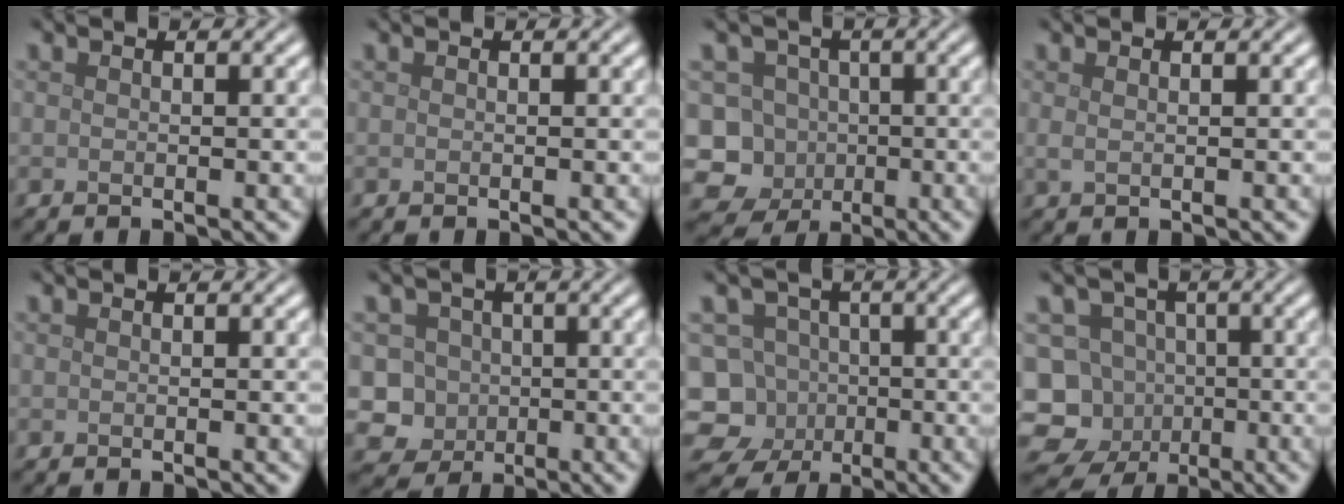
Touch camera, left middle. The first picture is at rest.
{"total": 0.0}
{"total": 10.4, "force": [-4.1, 9.2, 2.6], "torque": [-0.050, -0.001, -0.091]}
{"total": 0.8, "force": [0.4, 0.3, 0.6], "torque": [-0.011, 0.001, 0.007]}
{"total": 0.0}
{"total": 4.6, "force": [-0.6, 4.4, 1.1], "torque": [0.000, 0.012, -0.034]}
{"total": 9.0, "force": [-4.2, 7.7, 2.2], "torque": [-0.026, -0.006, -0.090]}
{"total": 11.0, "force": [-5.4, 9.2, 2.9], "torque": [-0.043, -0.011, -0.103]}